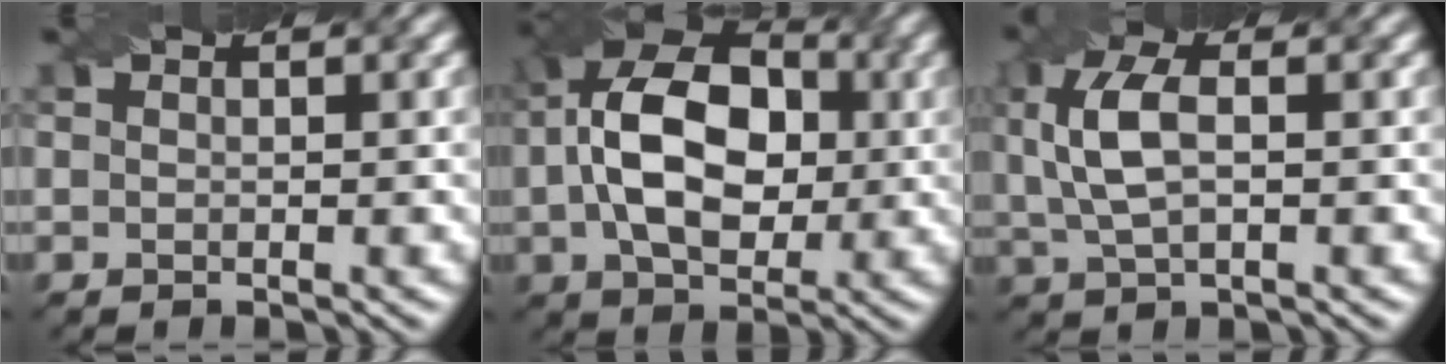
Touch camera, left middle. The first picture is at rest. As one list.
[{"total": 11.4, "force": [0.6, 7.4, 8.7], "torque": [-0.167, 0.016, 0.007]}, {"total": 5.3, "force": [0.8, 2.6, 4.5], "torque": [-0.107, 0.009, 0.017]}]